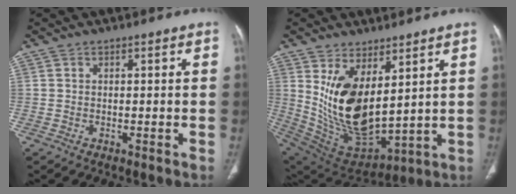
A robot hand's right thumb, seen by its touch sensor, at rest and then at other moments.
{"total": 16.8, "force": [5.1, 8.4, 13.6], "torque": [-0.238, -0.040, 0.126]}